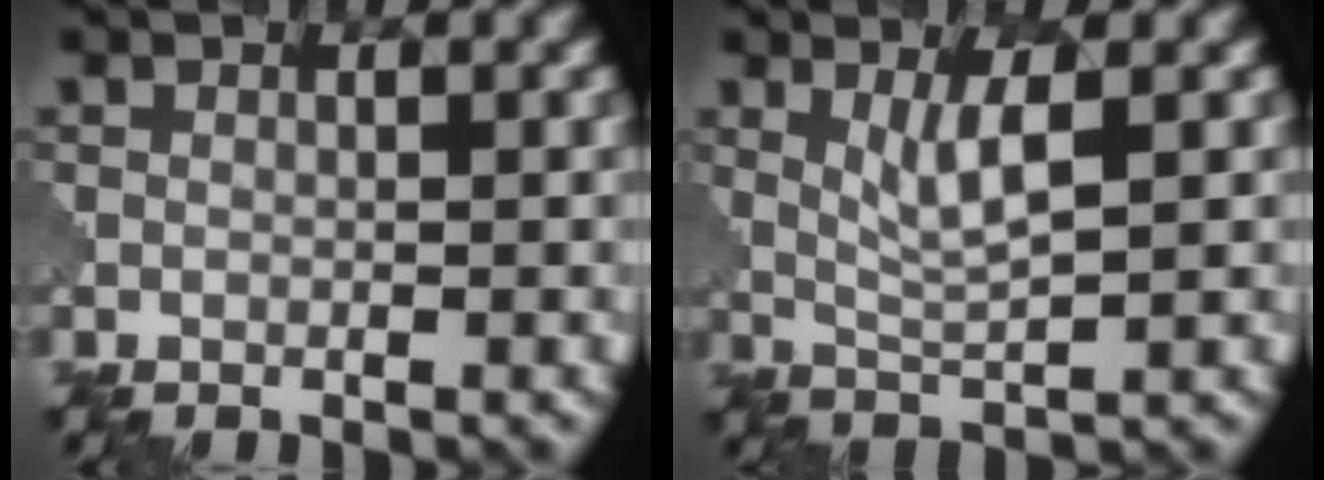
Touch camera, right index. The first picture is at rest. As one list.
[{"total": 3.2, "force": [1.0, 0.6, 3.0], "torque": [-0.062, -0.007, 0.026]}]